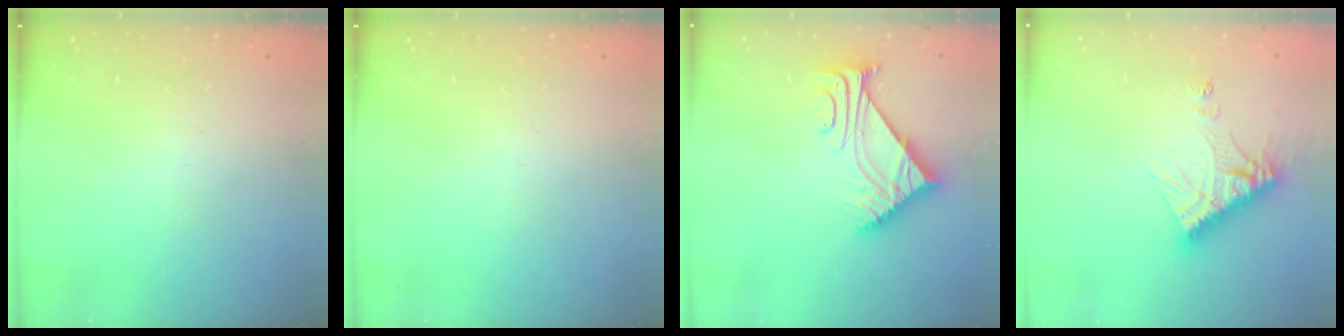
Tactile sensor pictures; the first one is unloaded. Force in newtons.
{"total": 0.0}
{"total": 7.5, "press": 7.4, "slide": 0.8}
{"total": 11.2, "press": 11.2, "slide": 1.0}